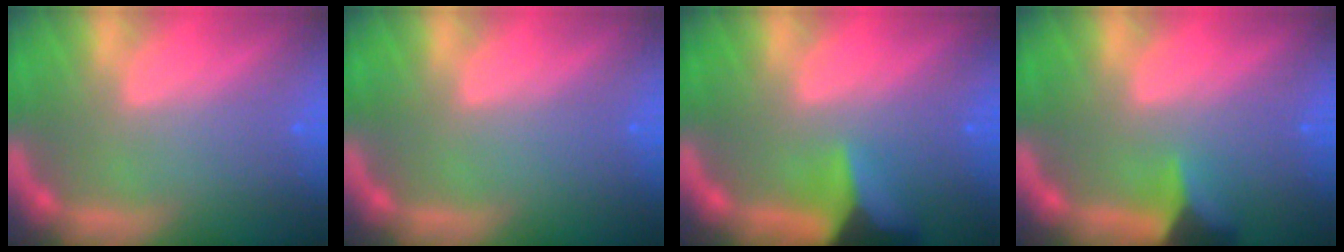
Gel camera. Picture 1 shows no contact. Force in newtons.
{"total": 0.0}
{"total": 7.0}
{"total": 4.0}